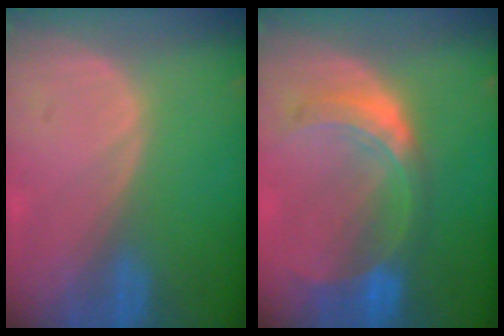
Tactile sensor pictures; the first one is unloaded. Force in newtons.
{"total": 7.9, "press": 7.0, "slide": 3.7}